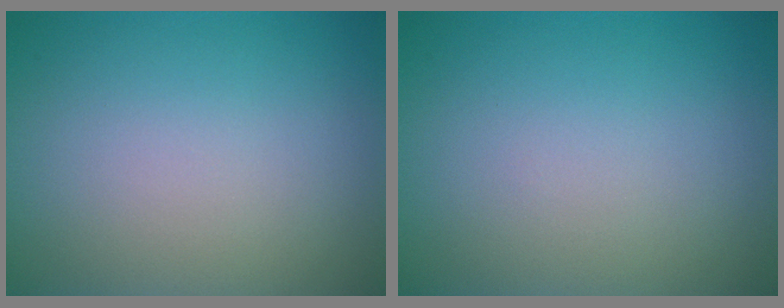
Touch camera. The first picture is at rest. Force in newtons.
{"total": 0.0}